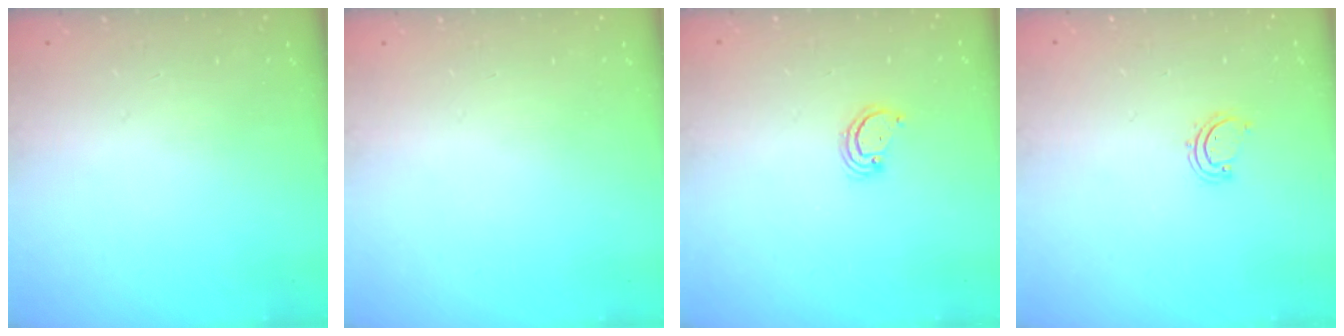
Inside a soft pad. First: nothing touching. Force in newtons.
{"total": 0.0}
{"total": 2.5, "press": 2.5, "slide": 0.2}
{"total": 2.9, "press": 2.9, "slide": 0.3}